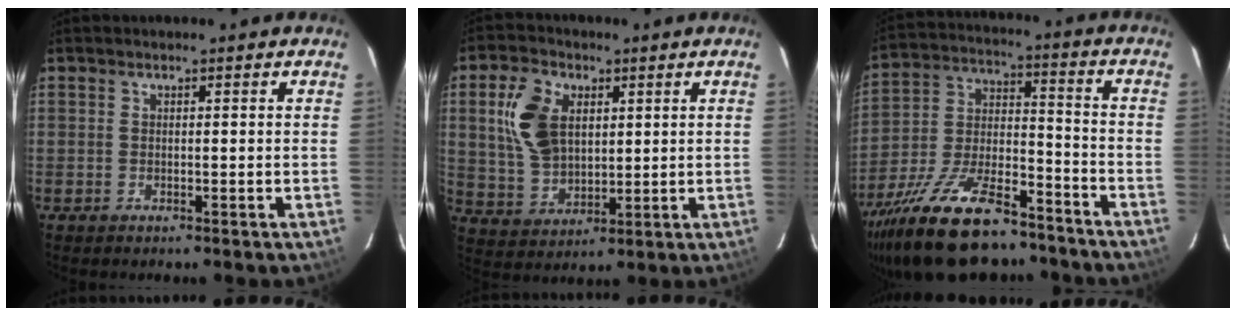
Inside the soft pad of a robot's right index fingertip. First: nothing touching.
{"total": 11.8, "force": [3.3, 7.8, 8.2], "torque": [-0.169, 0.016, 0.074]}
{"total": 23.4, "force": [-17.2, 8.5, 13.3], "torque": [-0.261, -0.014, -0.278]}